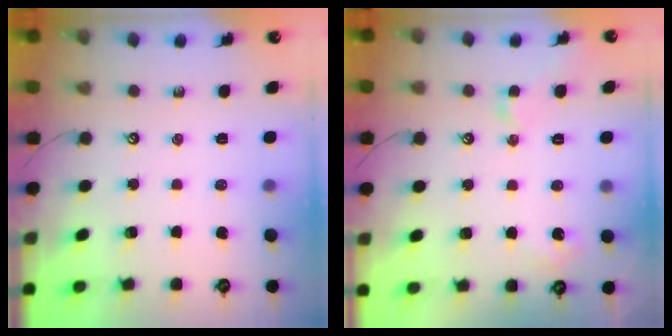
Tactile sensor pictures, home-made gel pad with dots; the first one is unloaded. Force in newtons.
{"total": 2.9, "press": 2.8, "slide": 0.7}